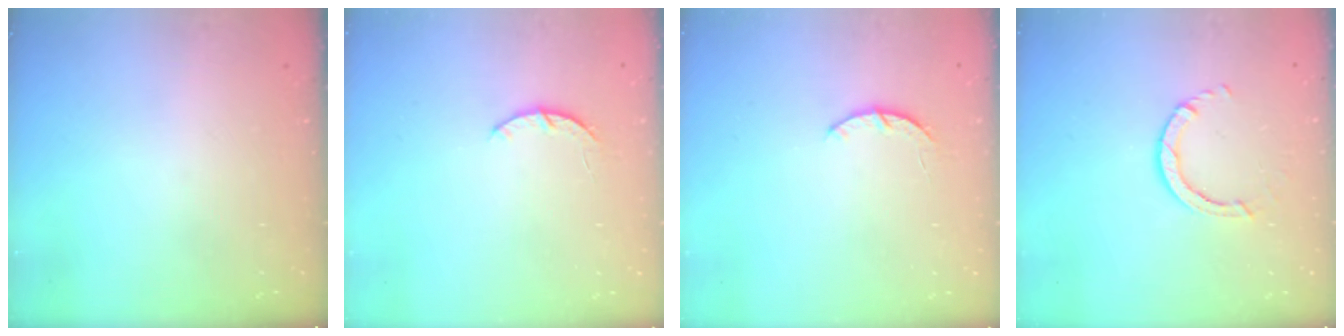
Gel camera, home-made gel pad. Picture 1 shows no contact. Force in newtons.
{"total": 2.9, "press": 2.8, "slide": 0.5}
{"total": 2.9, "press": 2.8, "slide": 0.5}
{"total": 3.0, "press": 3.0, "slide": 0.4}